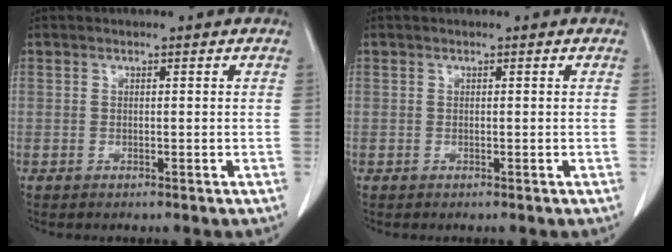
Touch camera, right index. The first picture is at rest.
{"total": 0.0}